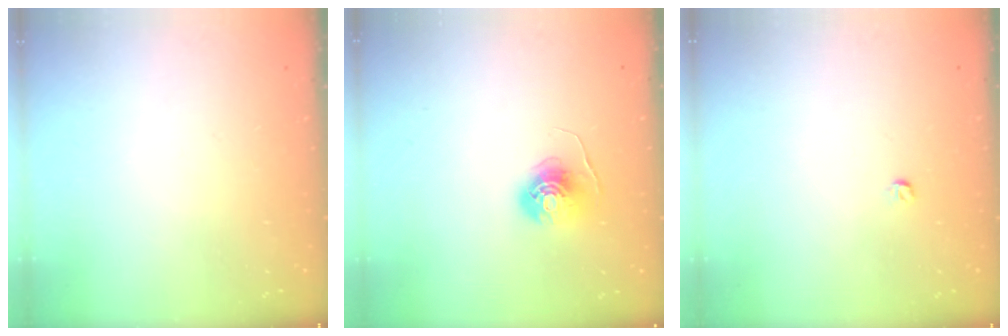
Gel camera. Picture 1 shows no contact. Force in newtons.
{"total": 6.7, "press": 6.7, "slide": 0.3}
{"total": 3.0, "press": 2.9, "slide": 0.4}